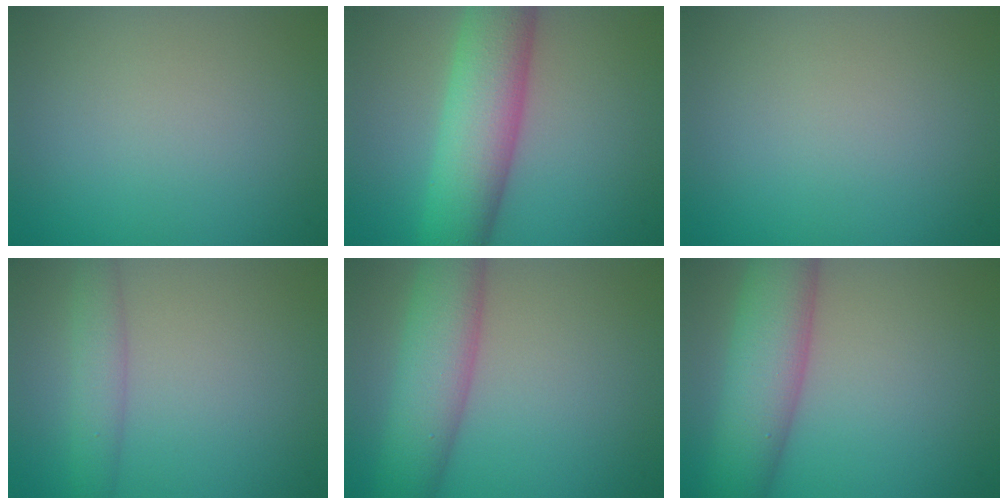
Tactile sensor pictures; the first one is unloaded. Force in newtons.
{"total": 8.9, "press": 8.9, "slide": 0.2}
{"total": 0.0}
{"total": 2.8, "press": 2.8, "slide": 0.1}
{"total": 7.5, "press": 7.5, "slide": 0.3}
{"total": 8.6, "press": 8.6, "slide": 0.3}